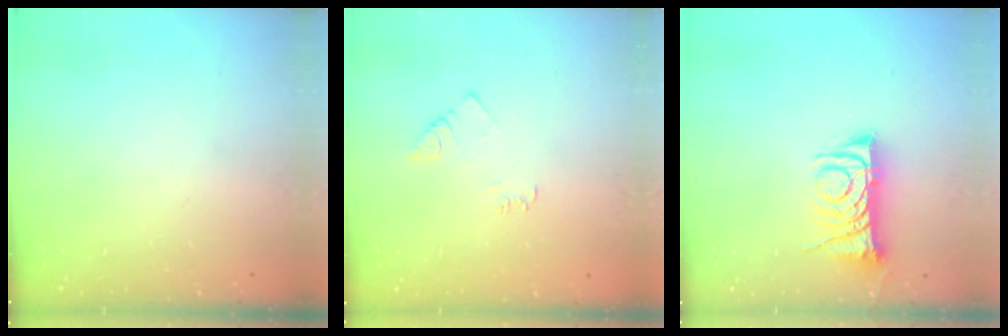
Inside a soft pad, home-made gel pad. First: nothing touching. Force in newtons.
{"total": 3.8, "press": 3.7, "slide": 0.5}
{"total": 8.3, "press": 8.3, "slide": 0.4}